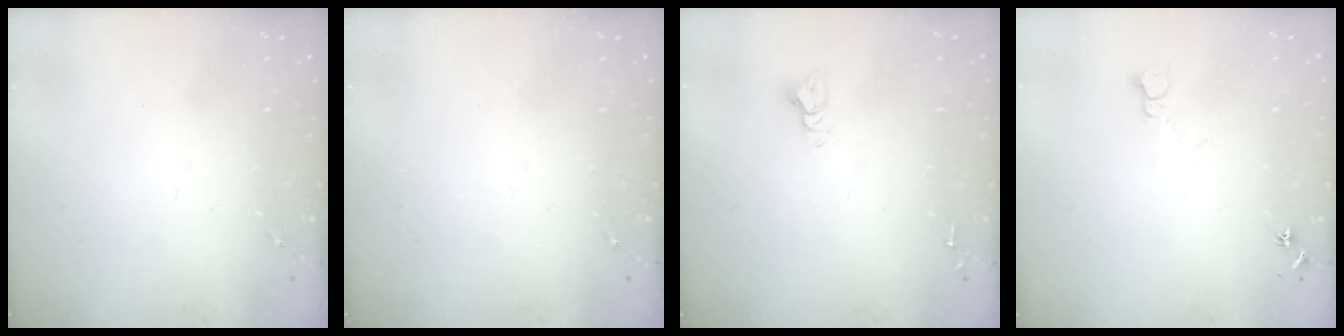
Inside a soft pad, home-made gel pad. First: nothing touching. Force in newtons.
{"total": 0.0}
{"total": 4.8, "press": 4.8, "slide": 0.4}
{"total": 5.4, "press": 5.3, "slide": 0.7}